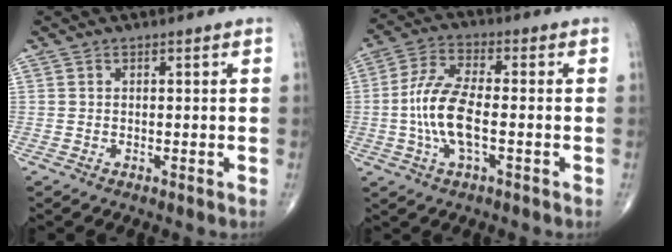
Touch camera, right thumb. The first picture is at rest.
{"total": 10.7, "force": [-1.7, 3.9, 9.8], "torque": [-0.213, 0.017, -0.037]}